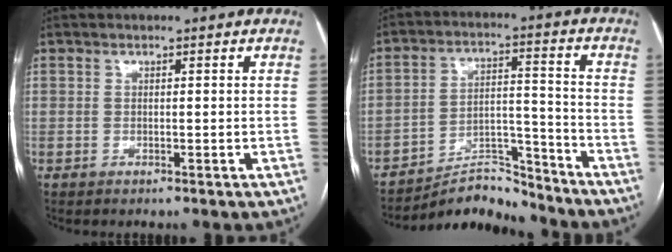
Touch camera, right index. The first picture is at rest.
{"total": 8.4, "force": [-8.2, 1.5, 0.2], "torque": [0.001, 0.039, -0.141]}